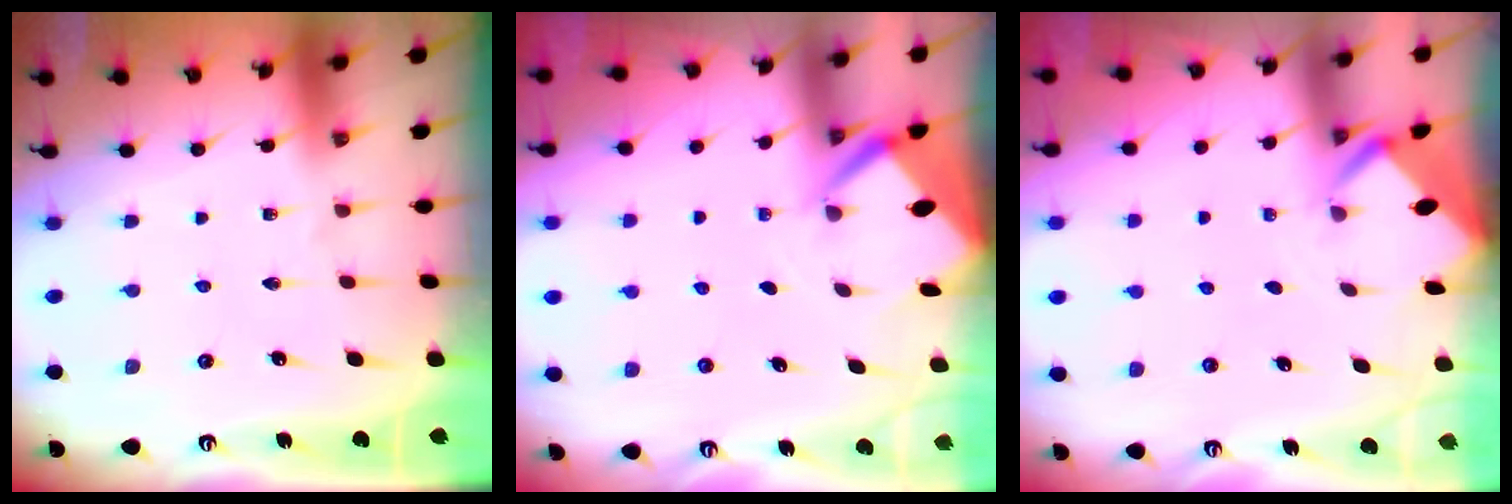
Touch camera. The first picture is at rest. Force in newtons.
{"total": 2.8, "press": 2.8, "slide": 0.2}
{"total": 2.0, "press": 2.0, "slide": 0.2}